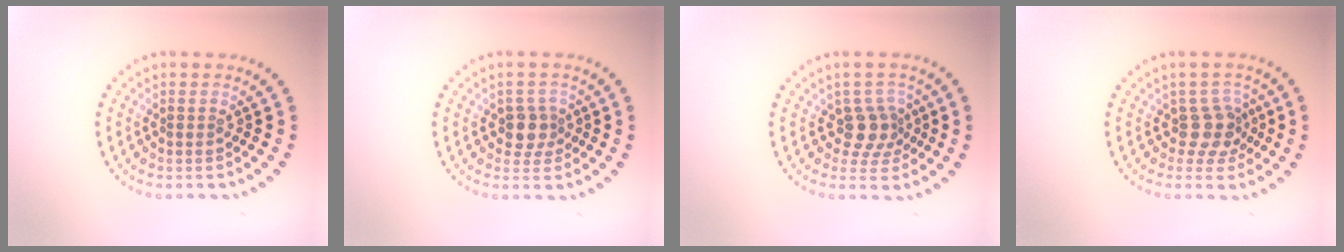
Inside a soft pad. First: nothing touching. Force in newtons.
{"total": 2.2, "press": 1.9, "slide": 1.1}
{"total": 2.7, "press": 2.1, "slide": 1.8}
{"total": 2.7, "press": 2.1, "slide": 1.7}